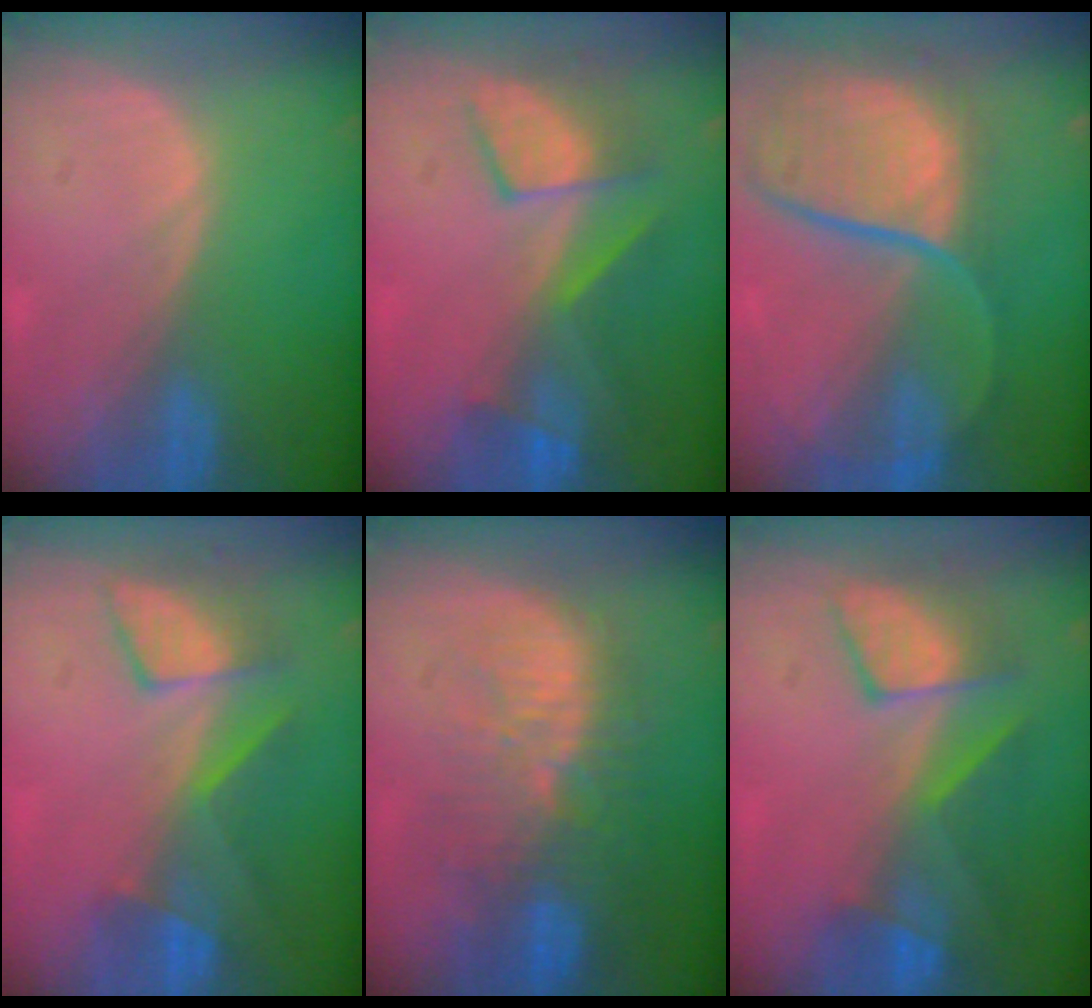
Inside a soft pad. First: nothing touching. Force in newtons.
{"total": 7.6, "press": 7.1, "slide": 2.6}
{"total": 12.1, "press": 9.9, "slide": 7.0}
{"total": 7.4, "press": 7.1, "slide": 1.9}
{"total": 11.3, "press": 9.9, "slide": 5.5}
{"total": 8.2, "press": 7.9, "slide": 2.4}